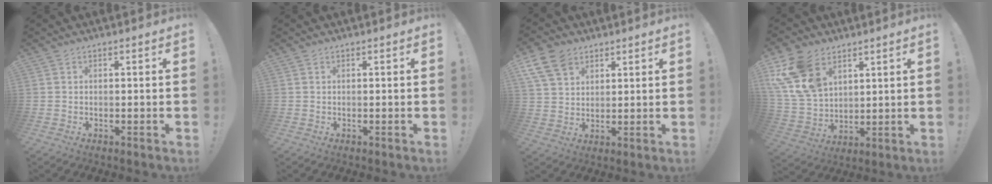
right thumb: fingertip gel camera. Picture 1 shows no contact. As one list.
[{"total": 0.0}, {"total": 9.8, "force": [5.9, 6.4, 4.5], "torque": [-0.090, -0.026, 0.117]}, {"total": 15.4, "force": [8.5, 10.0, 8.1], "torque": [-0.172, -0.038, 0.169]}]